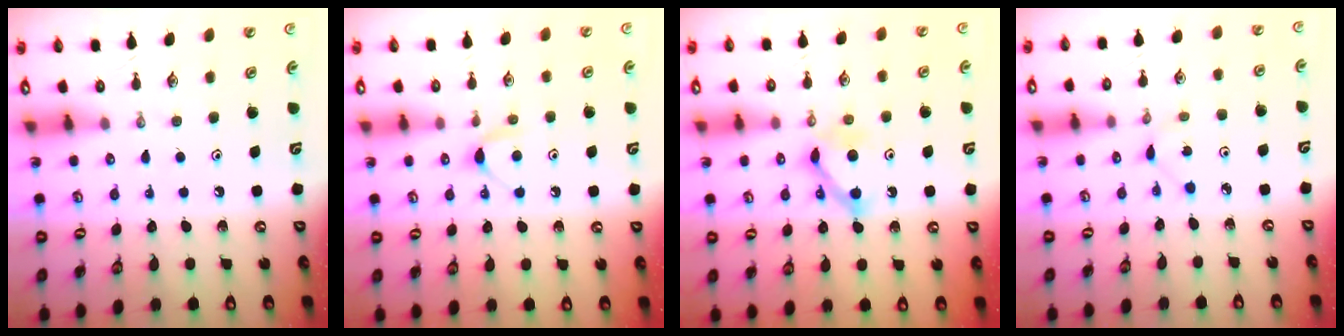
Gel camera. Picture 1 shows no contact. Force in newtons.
{"total": 5.5, "press": 5.5, "slide": 0.7}
{"total": 8.6, "press": 8.6, "slide": 0.4}
{"total": 1.2, "press": 1.2, "slide": 0.2}